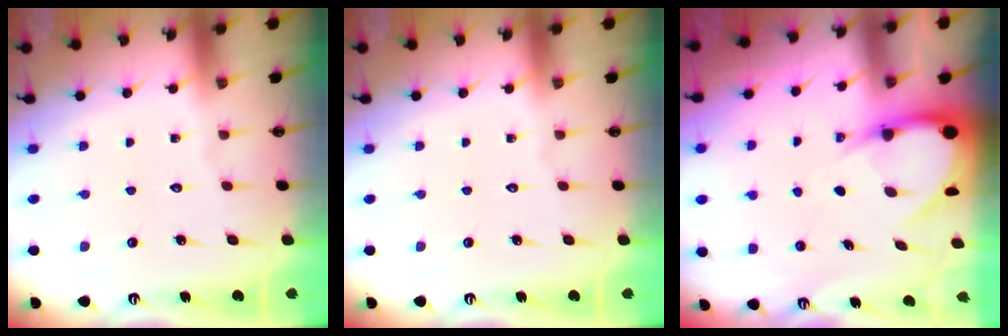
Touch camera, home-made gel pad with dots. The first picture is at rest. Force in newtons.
{"total": 0.0}
{"total": 6.0, "press": 6.0, "slide": 0.6}